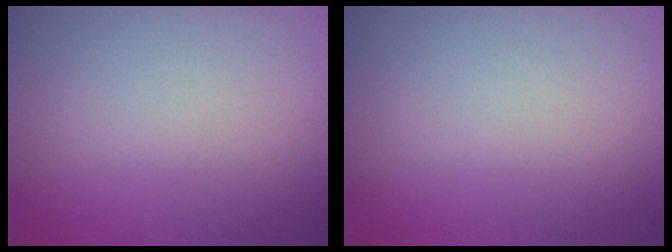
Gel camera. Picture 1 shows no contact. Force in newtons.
{"total": 0.0}